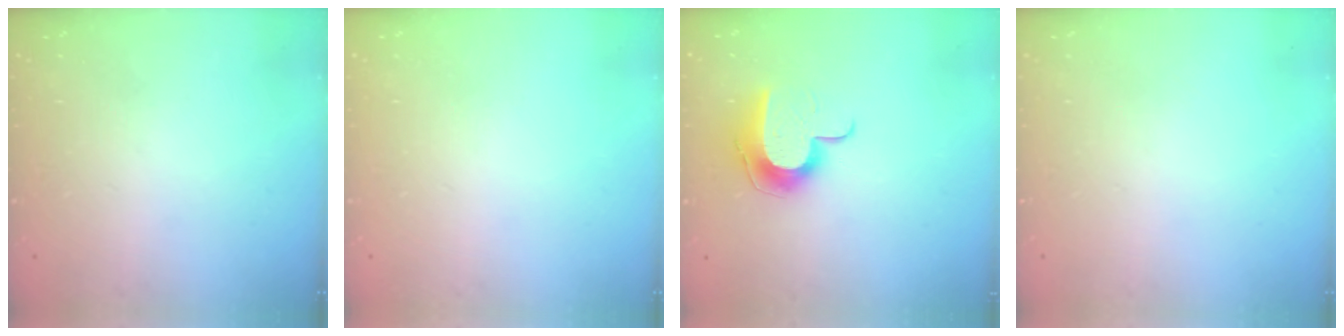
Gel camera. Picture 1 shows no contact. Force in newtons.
{"total": 0.0}
{"total": 10.3, "press": 10.3, "slide": 0.3}
{"total": 0.0}